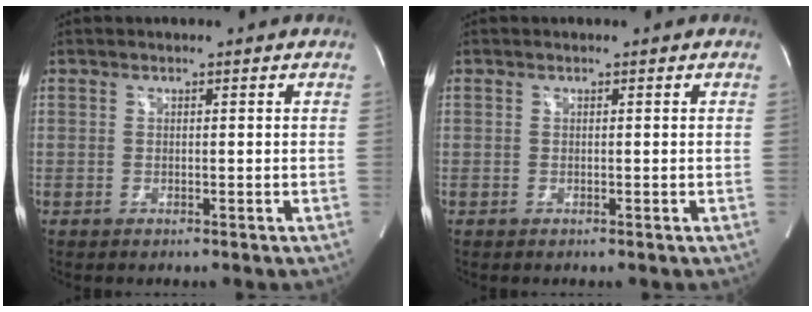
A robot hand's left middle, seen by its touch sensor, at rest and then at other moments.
{"total": 0.0}